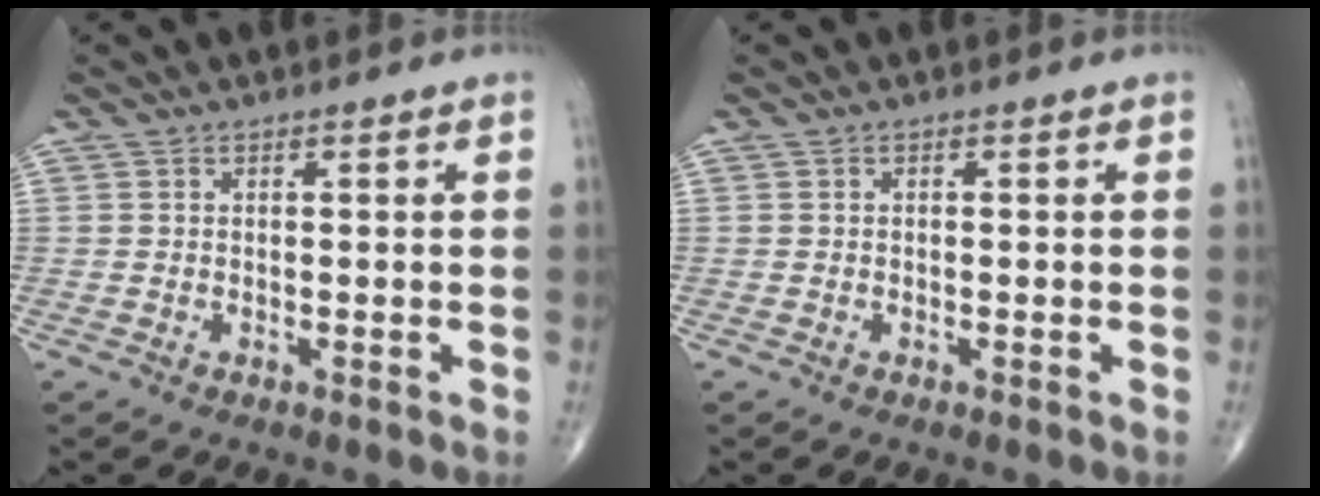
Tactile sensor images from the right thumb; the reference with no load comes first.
{"total": 0.0}